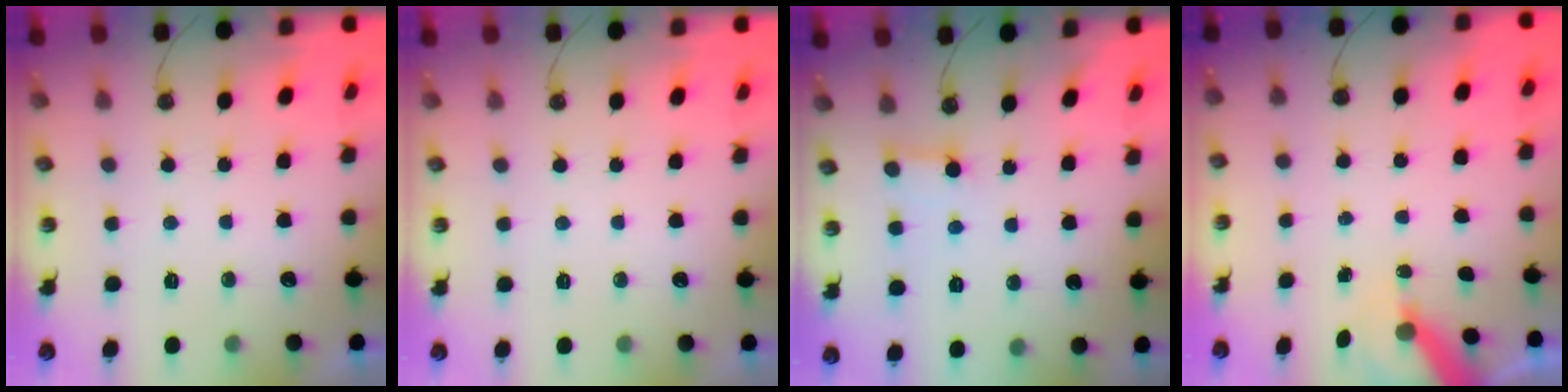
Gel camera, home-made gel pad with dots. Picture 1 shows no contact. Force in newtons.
{"total": 0.0}
{"total": 2.2, "press": 2.2, "slide": 0.1}
{"total": 6.1, "press": 6.1, "slide": 0.5}